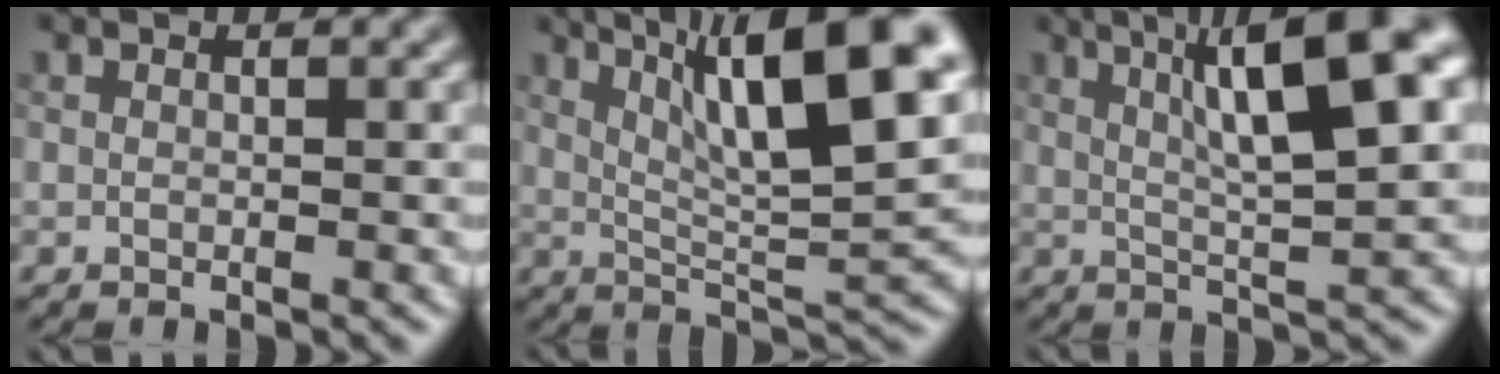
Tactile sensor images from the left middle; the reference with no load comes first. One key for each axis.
{"total": 12.7, "fx": 5.5, "fy": 2.9, "fz": 11.1, "tx": -0.167, "ty": 0.013, "tz": 0.094}
{"total": 10.3, "fx": 3.7, "fy": 2.0, "fz": 9.4, "tx": -0.128, "ty": 0.020, "tz": 0.056}